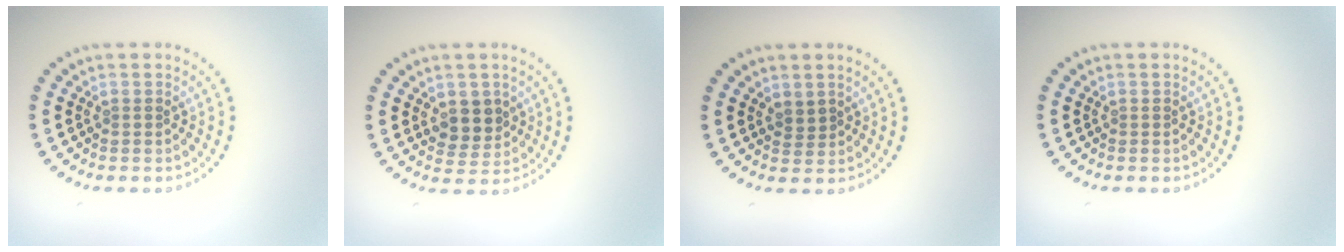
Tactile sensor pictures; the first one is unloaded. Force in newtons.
{"total": 2.6, "press": 2.4, "slide": 1.1}
{"total": 0.7, "press": 0.4, "slide": 0.5}
{"total": 0.0}